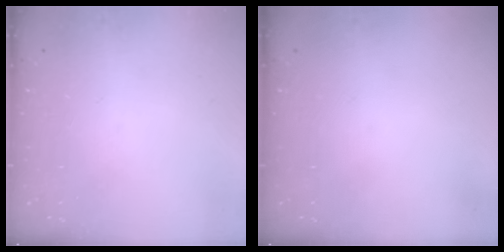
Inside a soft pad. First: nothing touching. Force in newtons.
{"total": 0.0}